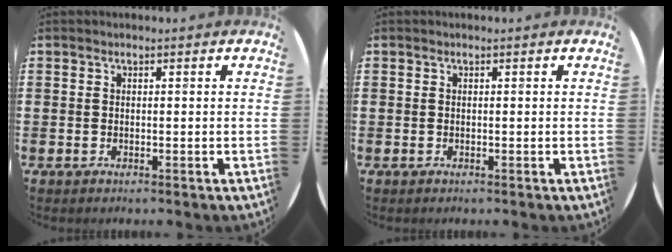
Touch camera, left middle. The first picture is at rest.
{"total": 0.0}